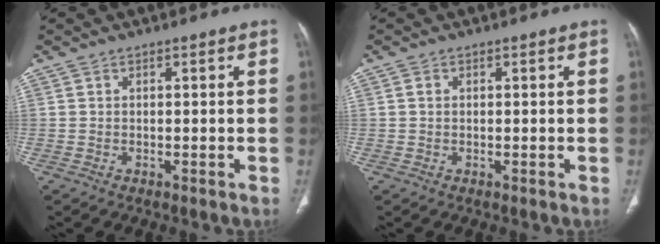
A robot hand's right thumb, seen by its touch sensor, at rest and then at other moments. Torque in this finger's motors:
{"motor_torque": [-0.58, 0.26, 0.14, -0.29, -0.05]}